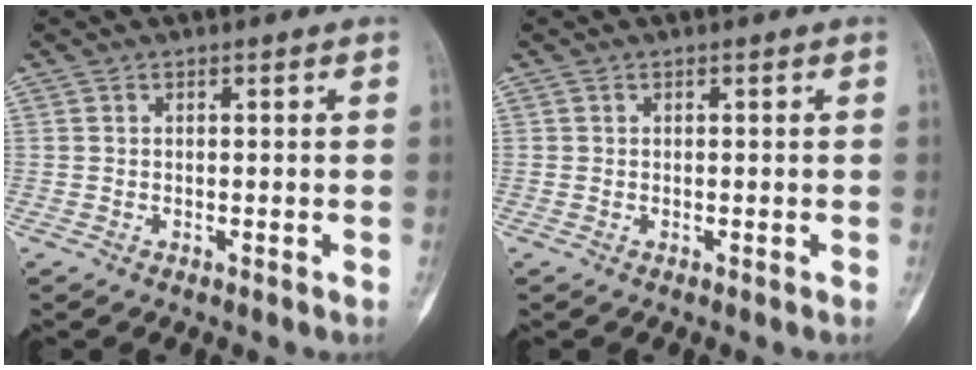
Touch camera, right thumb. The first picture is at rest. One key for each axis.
{"total": 0.0}